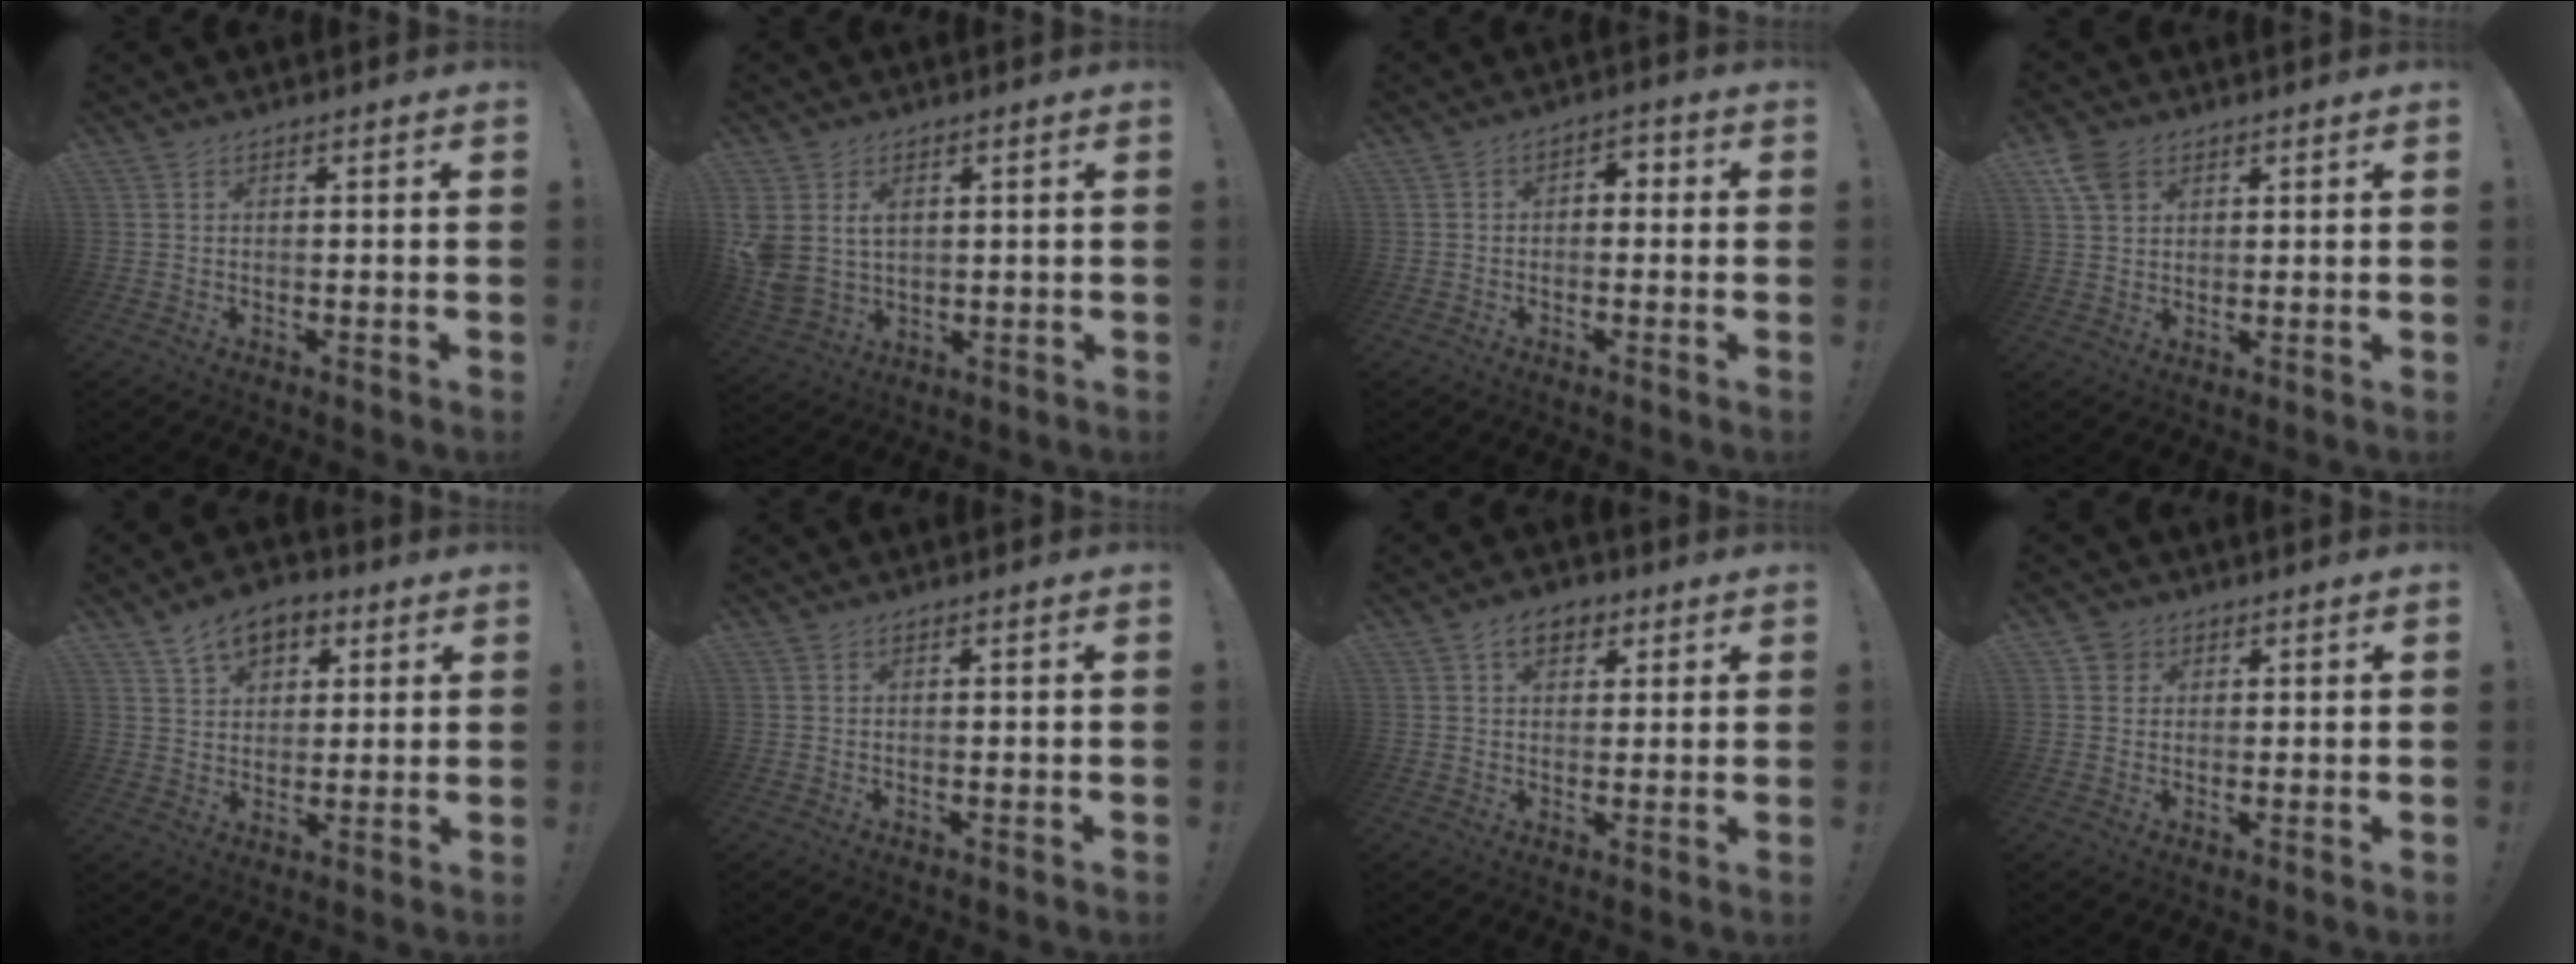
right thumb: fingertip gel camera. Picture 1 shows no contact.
{"total": 7.2, "force": [2.7, 5.4, 3.9], "torque": [-0.078, -0.013, 0.054]}
{"total": 3.0, "force": [-1.6, 2.1, 1.5], "torque": [-0.017, 0.010, -0.032]}
{"total": 6.3, "force": [3.4, 4.2, 3.4], "torque": [-0.058, -0.008, 0.067]}
{"total": 9.8, "force": [5.4, 6.6, 4.8], "torque": [-0.063, -0.021, 0.101]}
{"total": 0.0}
{"total": 6.5, "force": [2.9, 4.5, 3.7], "torque": [-0.040, -0.003, 0.051]}
{"total": 3.2, "force": [1.5, 2.8, 0.7], "torque": [-0.007, -0.003, 0.026]}